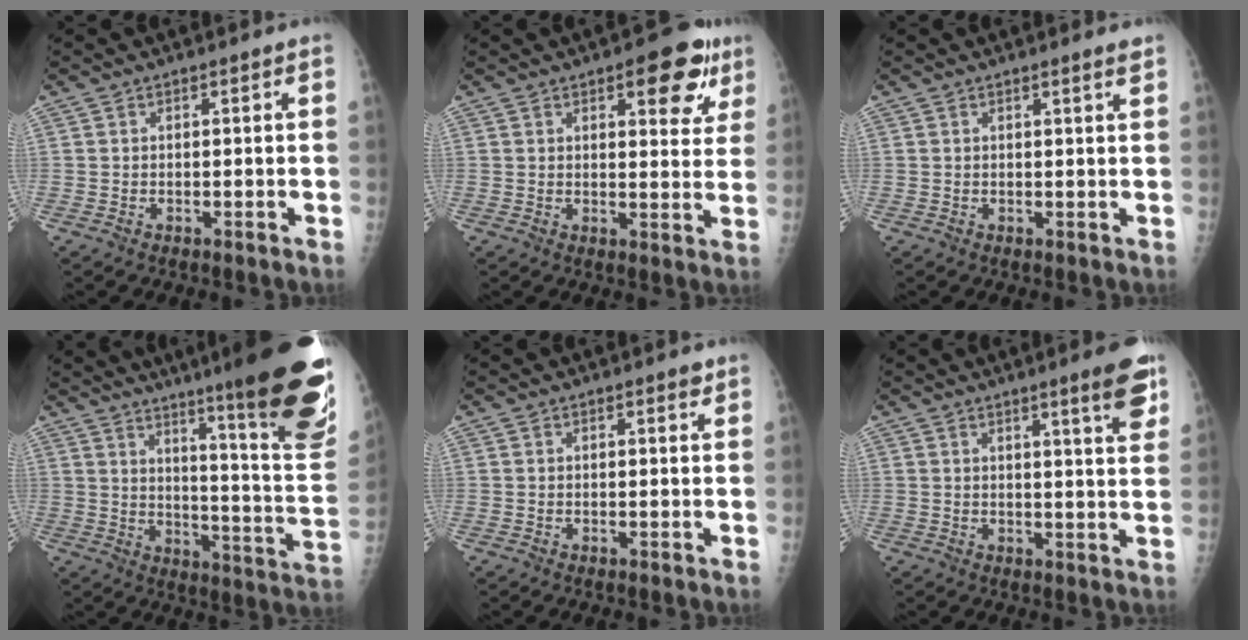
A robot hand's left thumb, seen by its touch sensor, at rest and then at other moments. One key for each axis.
{"total": 10.5, "fx": 5.5, "fy": 4.4, "fz": 7.8, "tx": -0.055, "ty": -0.019, "tz": 0.063}
{"total": 1.6, "fx": 1.2, "fy": -0.2, "fz": 1.0, "tx": -0.012, "ty": -0.005, "tz": 0.017}
{"total": 27.8, "fx": 18.4, "fy": 2.8, "fz": 20.7, "tx": -0.231, "ty": -0.105, "tz": 0.253}
{"total": 1.4, "fx": 0.9, "fy": 0.4, "fz": 0.9, "tx": -0.008, "ty": -0.004, "tz": 0.011}
{"total": 7.1, "fx": 4.3, "fy": 0.5, "fz": 5.7, "tx": -0.069, "ty": -0.025, "tz": 0.057}